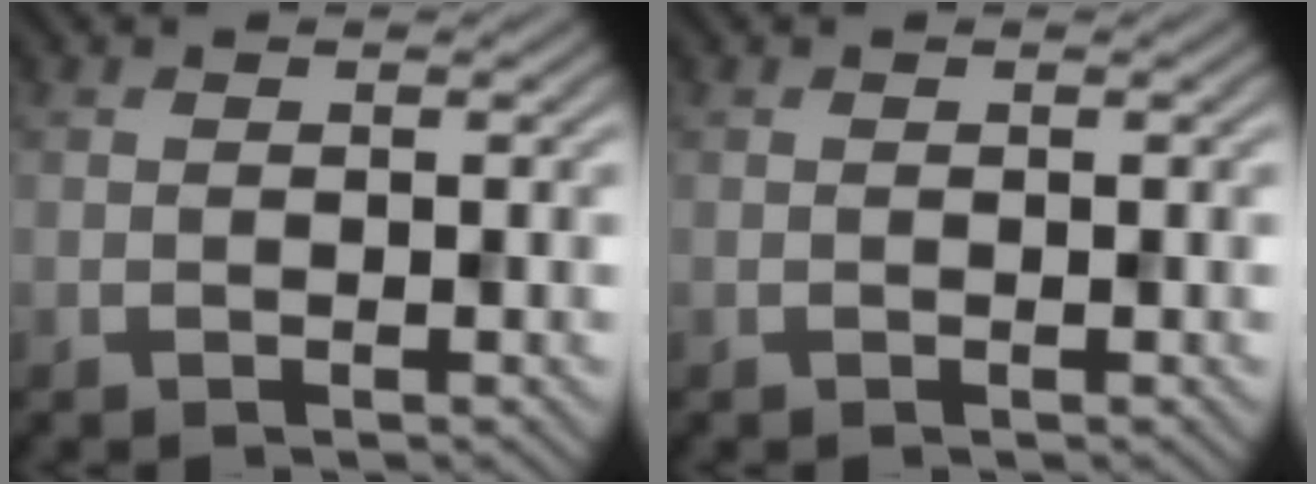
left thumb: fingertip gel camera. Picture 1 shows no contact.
{"total": 0.0}